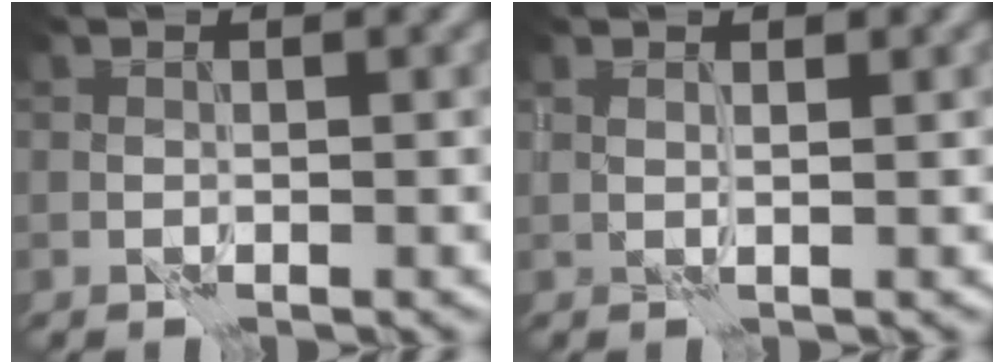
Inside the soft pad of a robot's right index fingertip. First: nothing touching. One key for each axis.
{"total": 1.1, "fx": 0.9, "fy": 0.1, "fz": 0.6, "tx": -0.011, "ty": -0.004, "tz": 0.018}